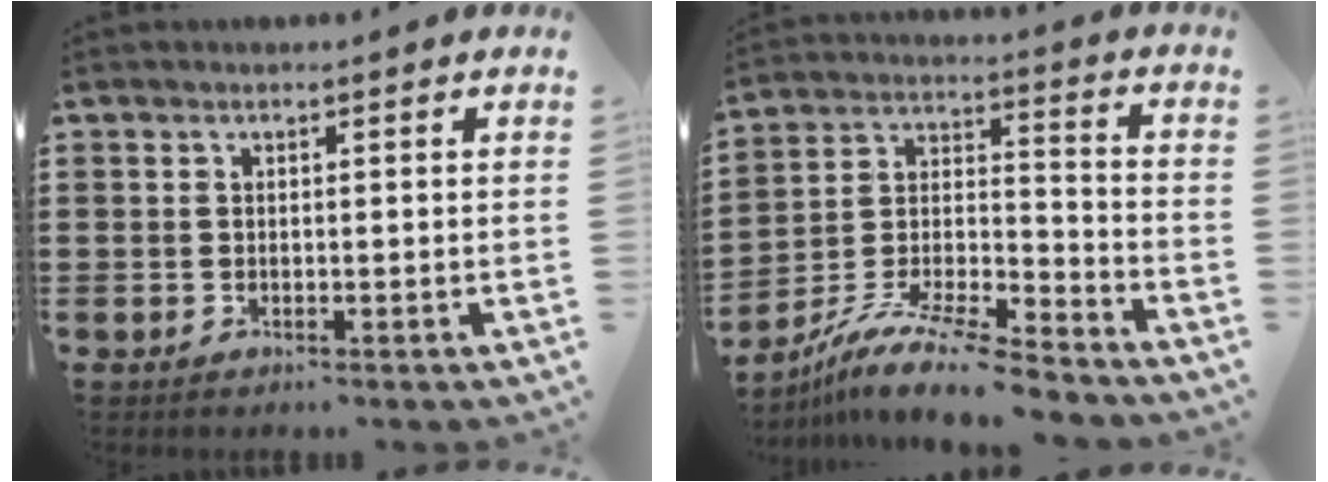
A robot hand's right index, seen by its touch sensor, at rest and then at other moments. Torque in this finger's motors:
{"motor_torque": [0.32, 0.87, -0.51, -0.18]}